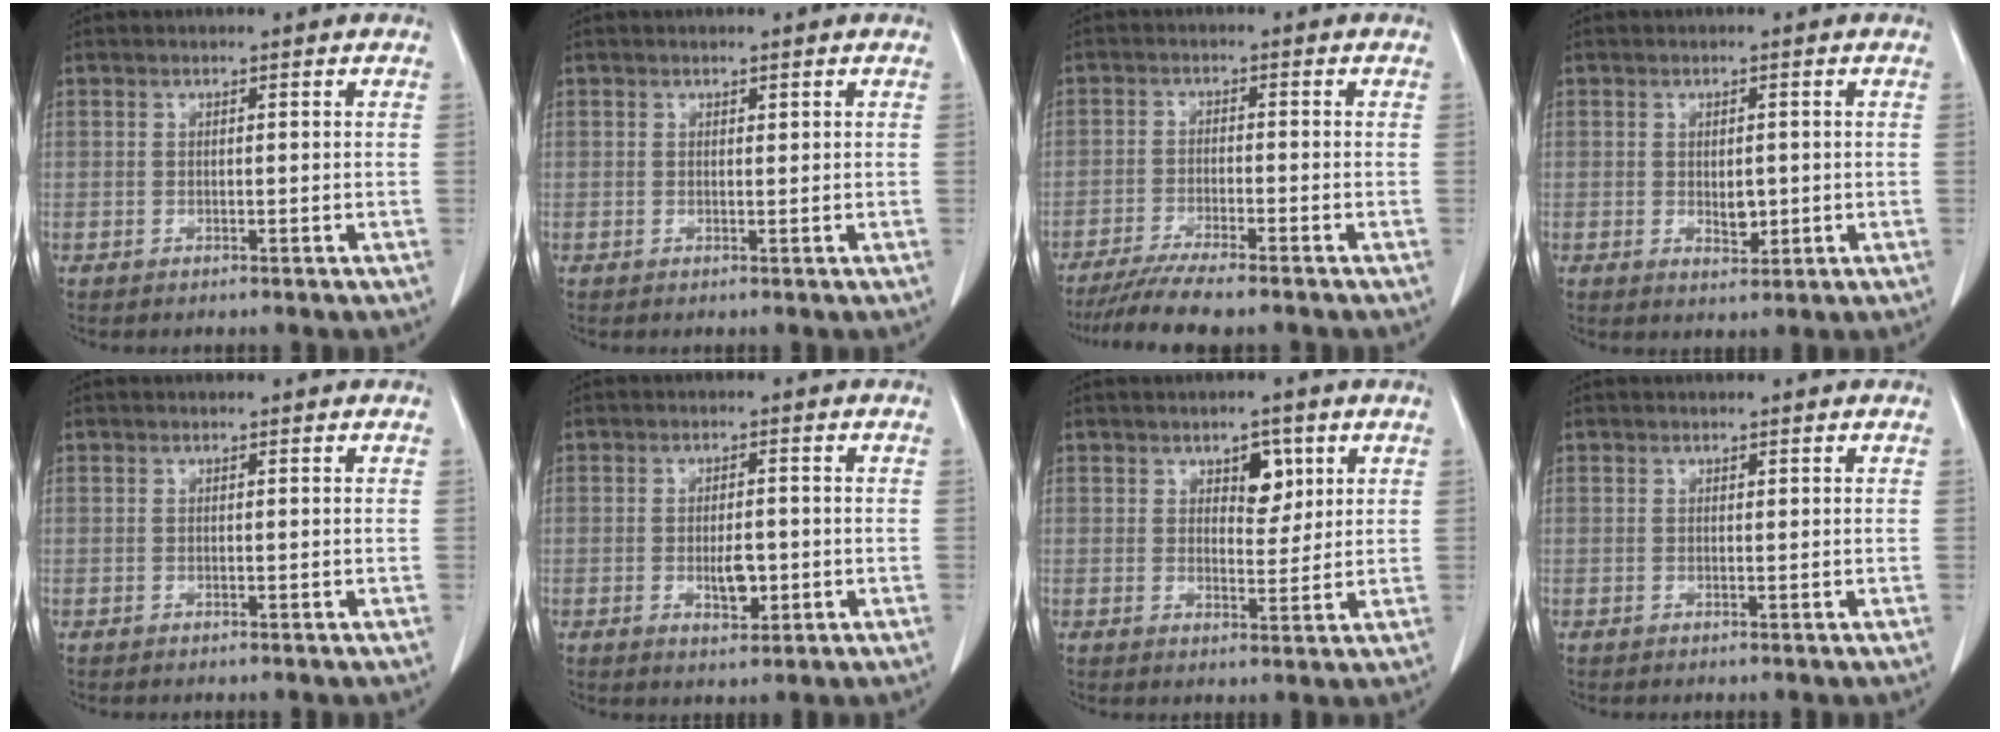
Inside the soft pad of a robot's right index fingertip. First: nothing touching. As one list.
[{"total": 0.0}, {"total": 8.0, "force": [-6.8, -0.2, 4.3], "torque": [-0.063, -0.023, -0.112]}, {"total": 2.8, "force": [-0.2, 1.5, 2.4], "torque": [-0.037, -0.004, 0.005]}, {"total": 0.0}, {"total": 4.2, "force": [-0.9, 1.8, 3.7], "torque": [-0.062, -0.003, -0.007]}, {"total": 4.2, "force": [2.0, 2.3, 2.9], "torque": [-0.038, 0.002, 0.031]}, {"total": 0.0}]